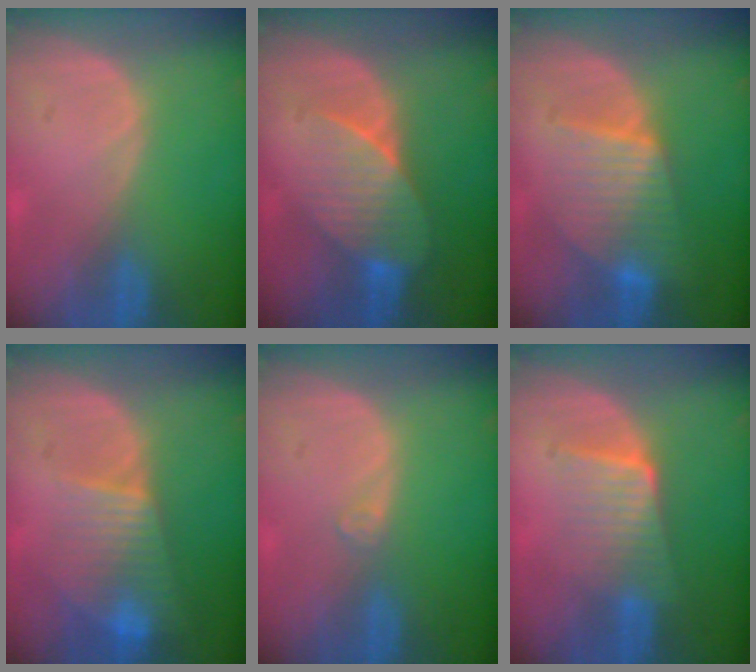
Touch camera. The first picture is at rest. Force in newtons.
{"total": 7.5, "press": 7.0, "slide": 2.7}
{"total": 7.4, "press": 7.4, "slide": 0.2}
{"total": 8.0, "press": 6.9, "slide": 4.1}
{"total": 0.9, "press": 0.8, "slide": 0.2}
{"total": 6.7, "press": 5.9, "slide": 3.2}